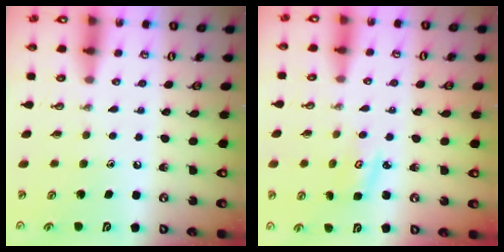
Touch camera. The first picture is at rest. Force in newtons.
{"total": 3.1, "press": 3.1, "slide": 0.4}